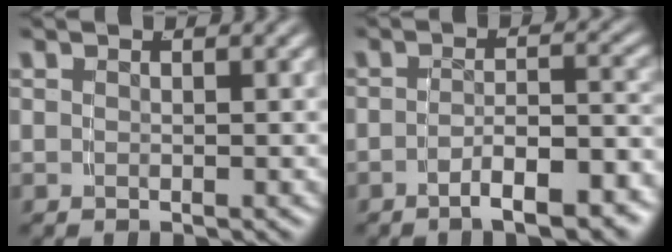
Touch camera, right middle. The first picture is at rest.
{"total": 5.4, "force": [-4.5, 1.0, 2.9], "torque": [-0.037, -0.009, -0.067]}